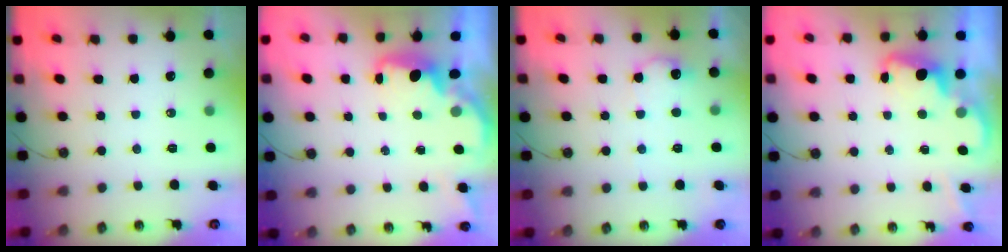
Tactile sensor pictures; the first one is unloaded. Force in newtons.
{"total": 1.6, "press": 1.4, "slide": 0.7}
{"total": 8.5, "press": 8.5, "slide": 0.4}
{"total": 2.2, "press": 2.1, "slide": 0.5}